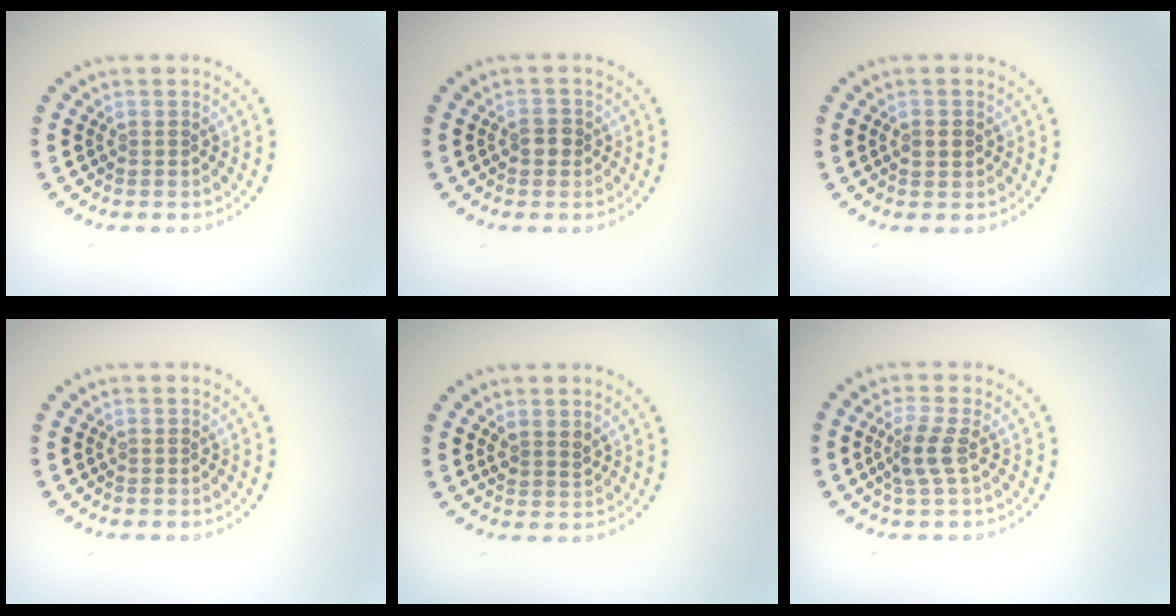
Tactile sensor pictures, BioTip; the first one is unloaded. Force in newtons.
{"total": 1.3, "press": 1.3, "slide": 0.3}
{"total": 1.9, "press": 1.9, "slide": 0.1}
{"total": 0.0}
{"total": 1.4, "press": 1.2, "slide": 0.7}
{"total": 2.3, "press": 2.0, "slide": 1.1}